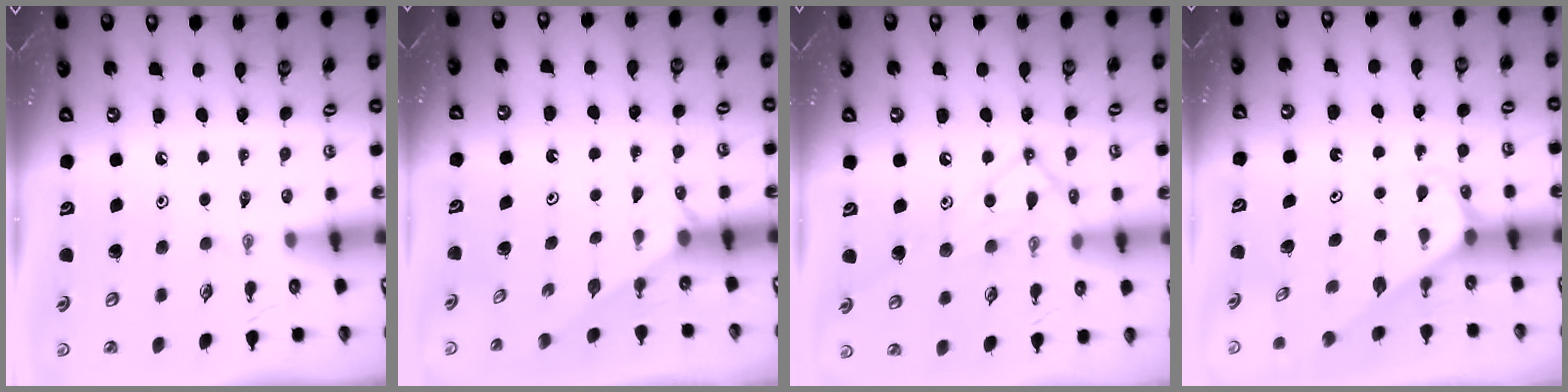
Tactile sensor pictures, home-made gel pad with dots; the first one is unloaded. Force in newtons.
{"total": 1.5, "press": 1.4, "slide": 0.2}
{"total": 14.0, "press": 14.0, "slide": 1.3}
{"total": 3.6, "press": 3.6, "slide": 0.3}